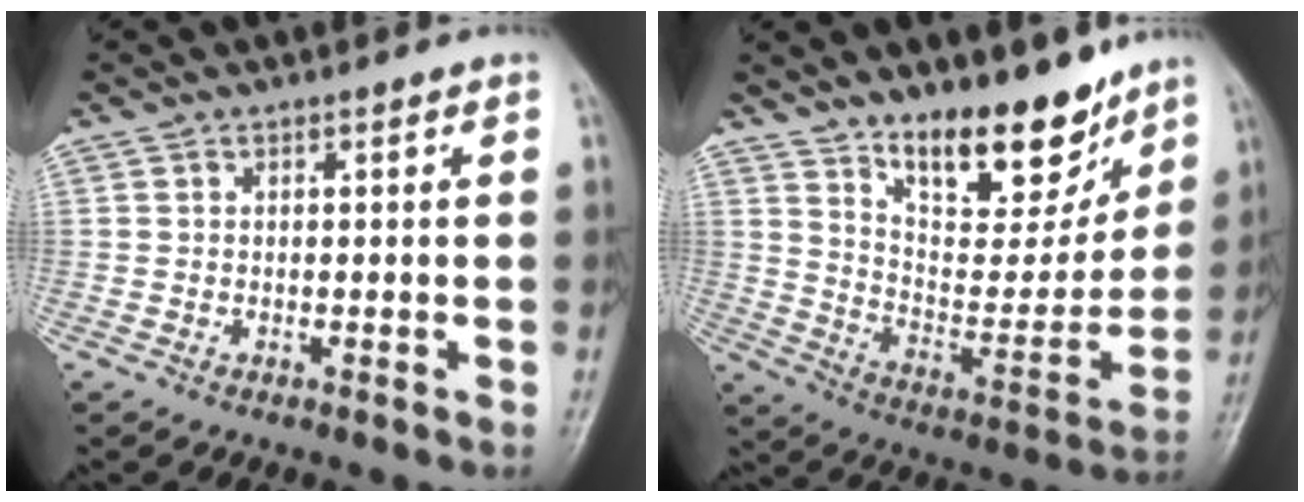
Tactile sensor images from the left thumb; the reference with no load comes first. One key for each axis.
{"total": 17.9, "fx": 12.7, "fy": 7.2, "fz": 10.3, "tx": -0.101, "ty": -0.092, "tz": 0.212}